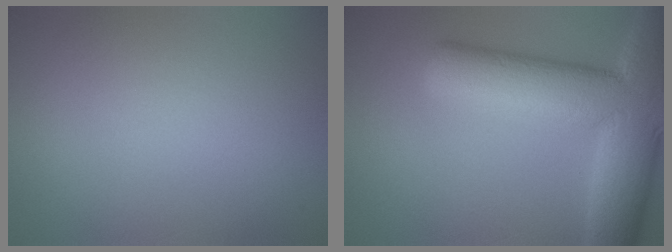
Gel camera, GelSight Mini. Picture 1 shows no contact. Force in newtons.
{"total": 11.9, "press": 11.8, "slide": 0.9}